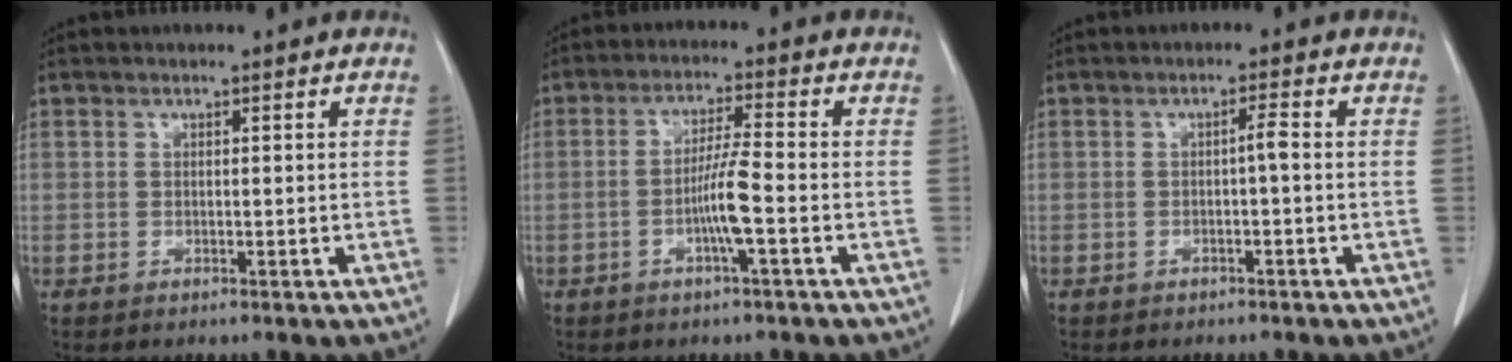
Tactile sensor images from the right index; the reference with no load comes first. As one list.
[{"total": 5.6, "force": [-1.7, -0.3, 5.3], "torque": [-0.106, 0.000, -0.033]}, {"total": 1.5, "force": [-0.2, 0.0, 1.5], "torque": [-0.024, 0.003, -0.003]}]